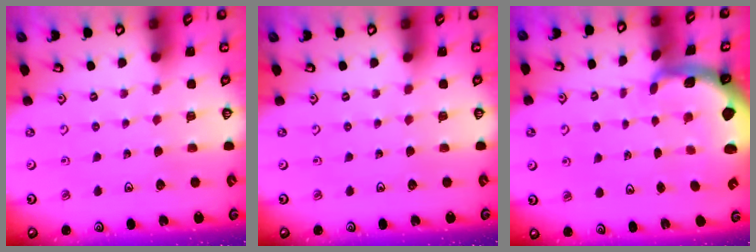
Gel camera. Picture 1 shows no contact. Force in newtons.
{"total": 0.0}
{"total": 1.8, "press": 1.7, "slide": 0.4}